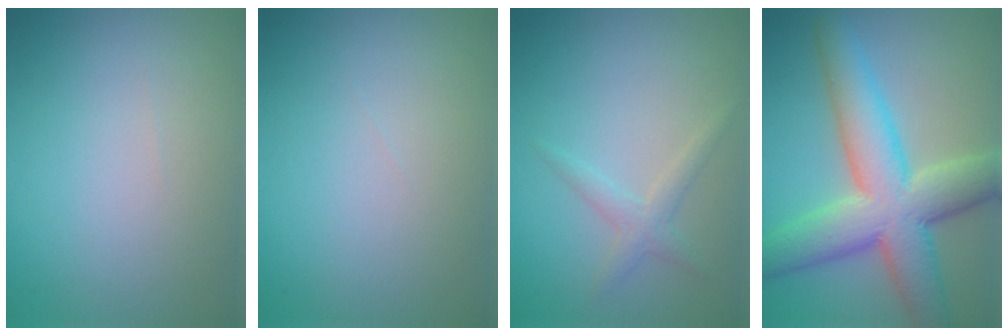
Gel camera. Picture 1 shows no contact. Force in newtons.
{"total": 0.0}
{"total": 1.7, "press": 1.7, "slide": 0.1}
{"total": 10.0, "press": 10.0, "slide": 0.6}